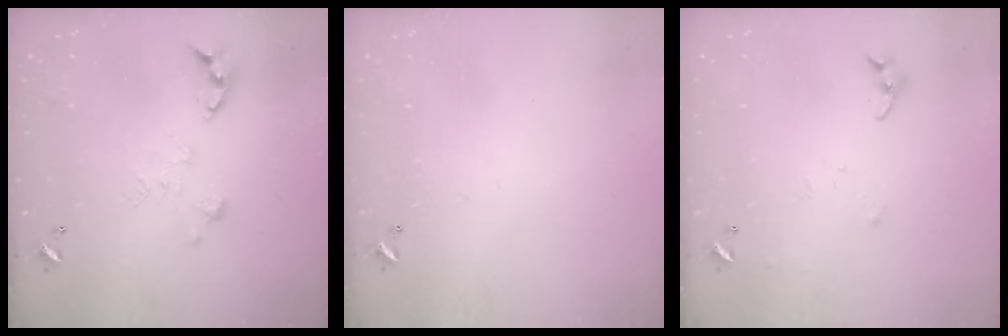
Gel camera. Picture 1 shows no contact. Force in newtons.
{"total": 0.0}
{"total": 7.5, "press": 7.5, "slide": 0.6}